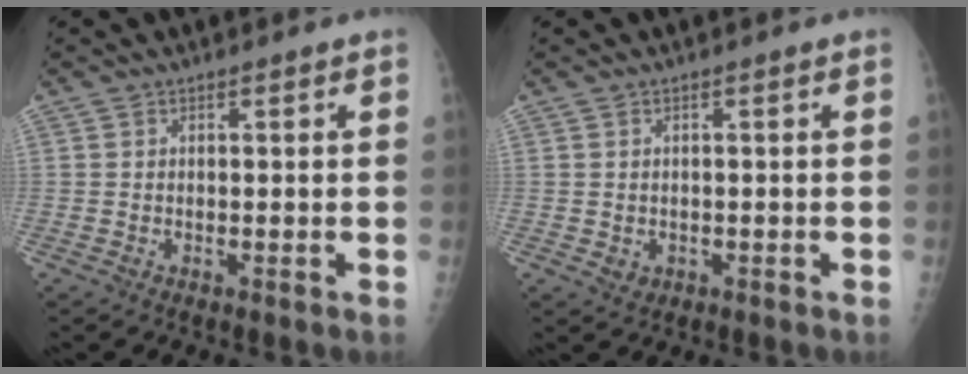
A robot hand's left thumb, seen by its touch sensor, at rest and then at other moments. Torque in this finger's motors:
{"motor_torque": [-0.20, 0.03, 0.01, 0.00, 0.00]}